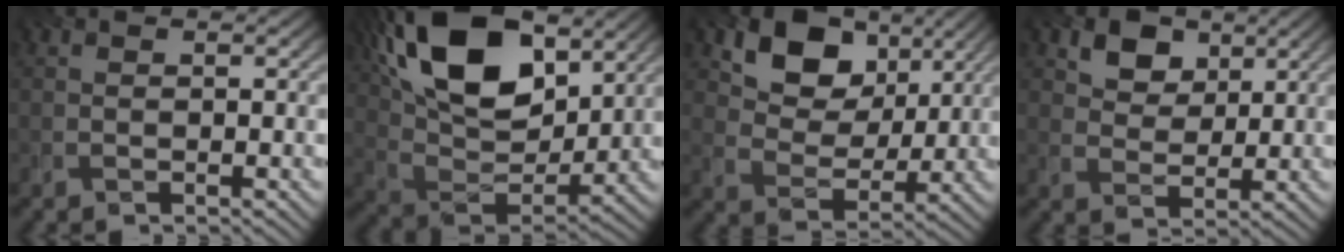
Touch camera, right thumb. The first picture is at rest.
{"total": 18.4, "force": [9.3, 9.7, 12.7], "torque": [-0.265, 0.031, 0.145]}
{"total": 11.0, "force": [6.0, 7.2, 5.7], "torque": [-0.118, 0.008, 0.099]}
{"total": 6.7, "force": [4.2, 4.4, 2.9], "torque": [-0.094, 0.000, 0.076]}